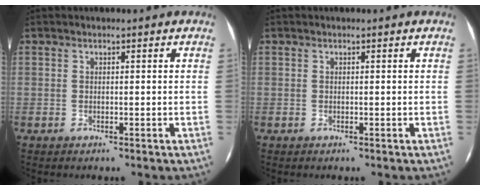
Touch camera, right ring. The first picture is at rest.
{"total": 0.0}